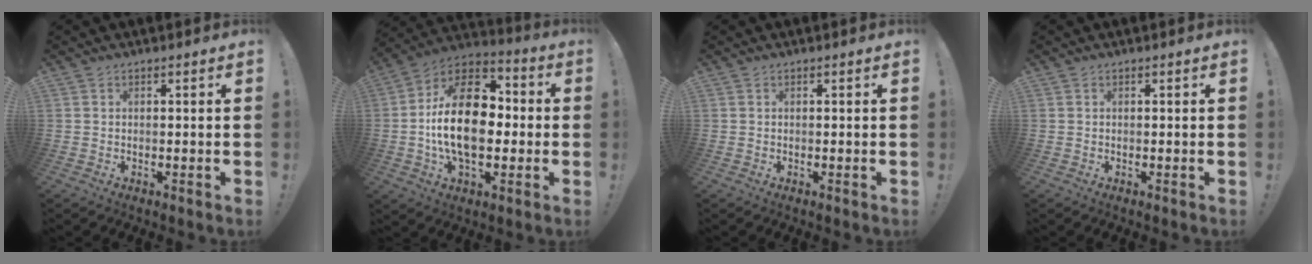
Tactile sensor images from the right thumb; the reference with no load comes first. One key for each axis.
{"total": 22.8, "fx": -0.9, "fy": 13.2, "fz": 18.5, "tx": -0.332, "ty": 0.015, "tz": -0.015}
{"total": 0.0}
{"total": 0.0}